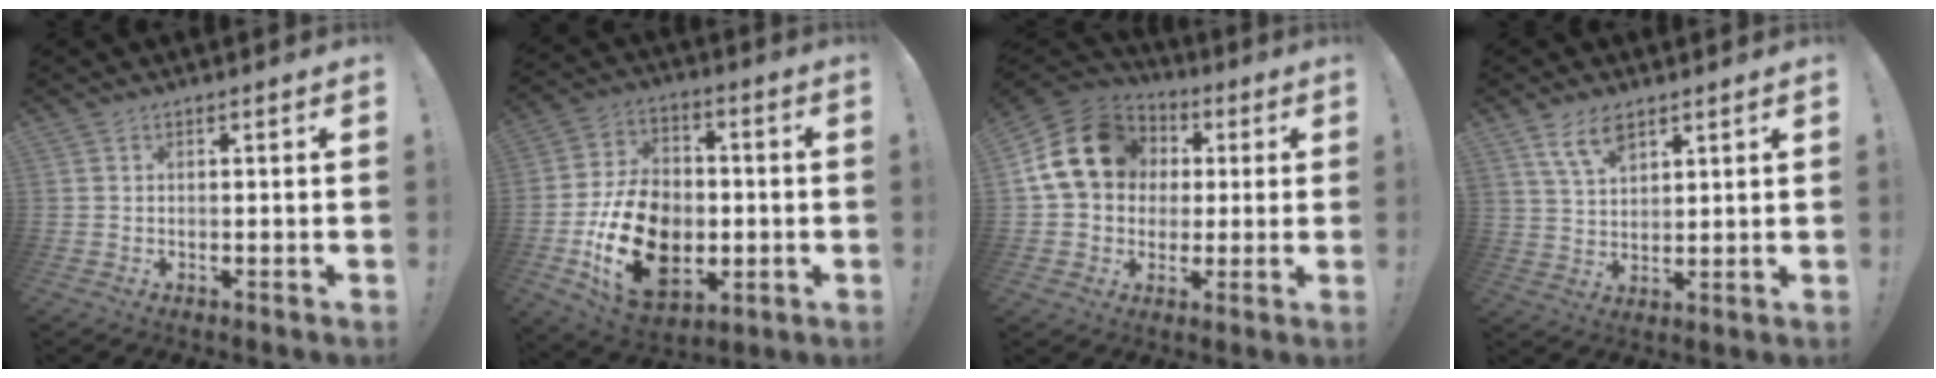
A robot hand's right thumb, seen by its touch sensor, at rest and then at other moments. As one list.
[{"total": 21.4, "force": [-5.1, 15.6, 13.8], "torque": [-0.250, 0.028, -0.072]}, {"total": 18.1, "force": [4.3, 14.8, 9.6], "torque": [-0.152, 0.001, 0.091]}, {"total": 7.8, "force": [5.3, 3.6, 4.5], "torque": [-0.088, -0.019, 0.100]}]